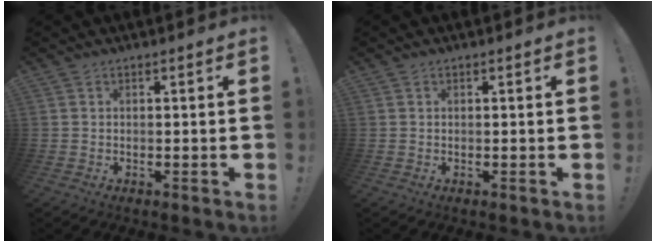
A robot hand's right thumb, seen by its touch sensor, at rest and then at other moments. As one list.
[{"total": 0.0}]